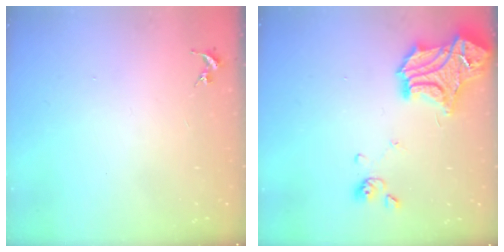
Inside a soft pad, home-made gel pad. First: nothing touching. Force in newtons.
{"total": 20.6, "press": 20.5, "slide": 1.8}